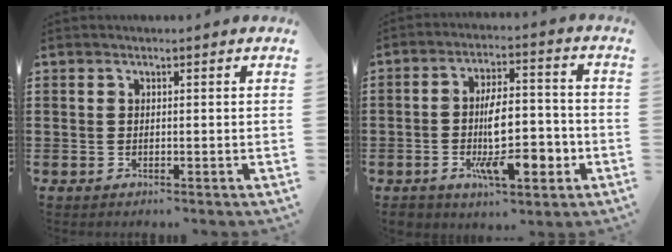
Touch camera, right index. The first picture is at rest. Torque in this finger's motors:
{"motor_torque": [2.14, 0.00, 1.05, 0.21]}